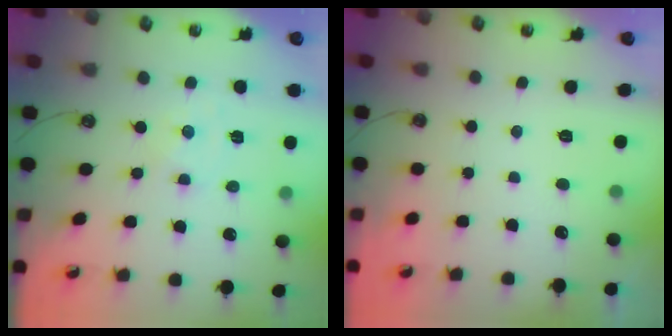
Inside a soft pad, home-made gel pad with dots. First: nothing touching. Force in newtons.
{"total": 0.0}